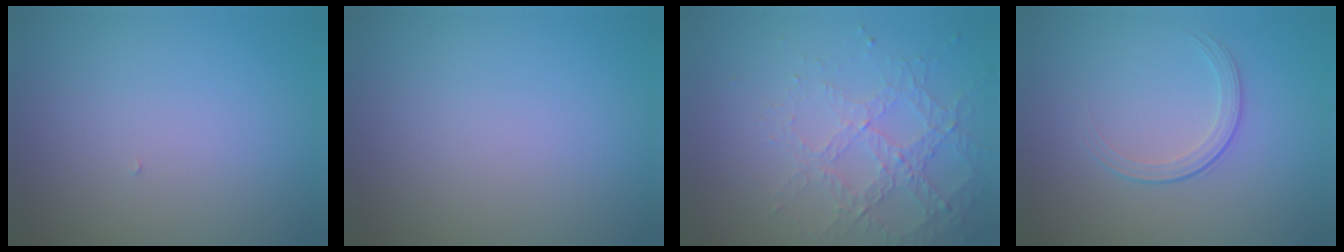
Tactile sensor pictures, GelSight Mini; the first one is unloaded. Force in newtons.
{"total": 0.0}
{"total": 4.5, "press": 3.1, "slide": 3.2}
{"total": 1.9, "press": 1.3, "slide": 1.5}